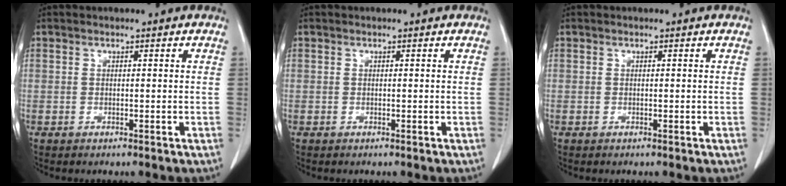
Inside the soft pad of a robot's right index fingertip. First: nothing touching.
{"total": 0.0}
{"total": 0.0}